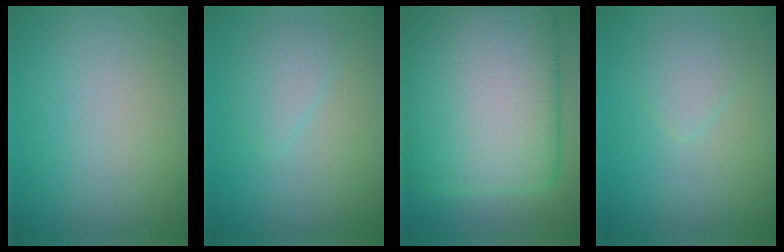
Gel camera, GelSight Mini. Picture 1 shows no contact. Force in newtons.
{"total": 1.8, "press": 1.8, "slide": 0.1}
{"total": 17.9, "press": 17.9, "slide": 0.3}
{"total": 1.7, "press": 1.7, "slide": 0.1}